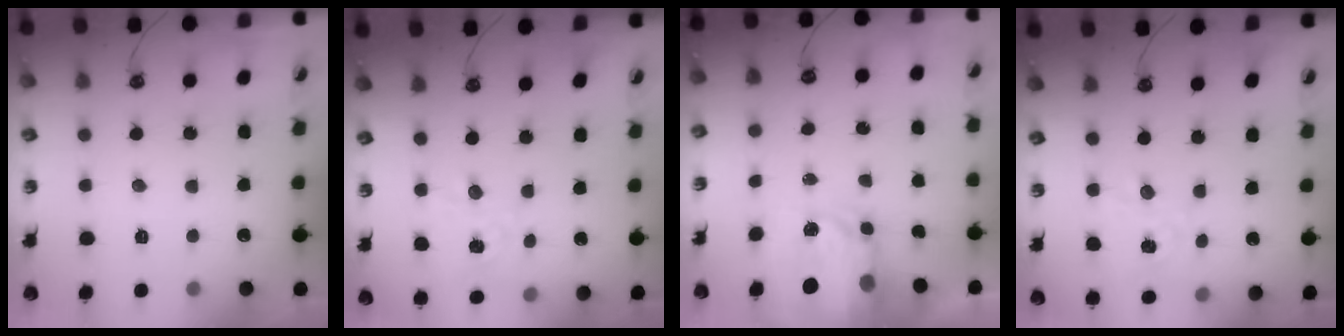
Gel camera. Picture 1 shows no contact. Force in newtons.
{"total": 2.9, "press": 2.9, "slide": 0.3}
{"total": 5.8, "press": 5.8, "slide": 0.6}
{"total": 2.9, "press": 2.9, "slide": 0.3}